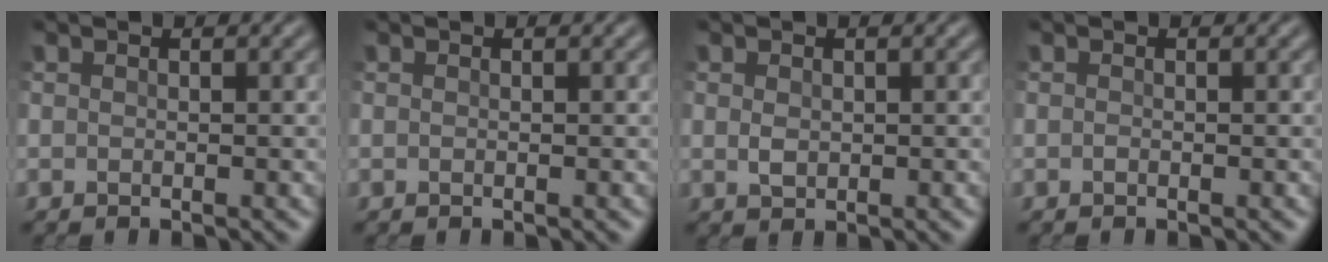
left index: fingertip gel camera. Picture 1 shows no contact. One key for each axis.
{"total": 0.0}
{"total": 1.1, "fx": 0.3, "fy": 0.8, "fz": 0.6, "tx": -0.016, "ty": 0.005, "tz": 0.007}
{"total": 0.0}